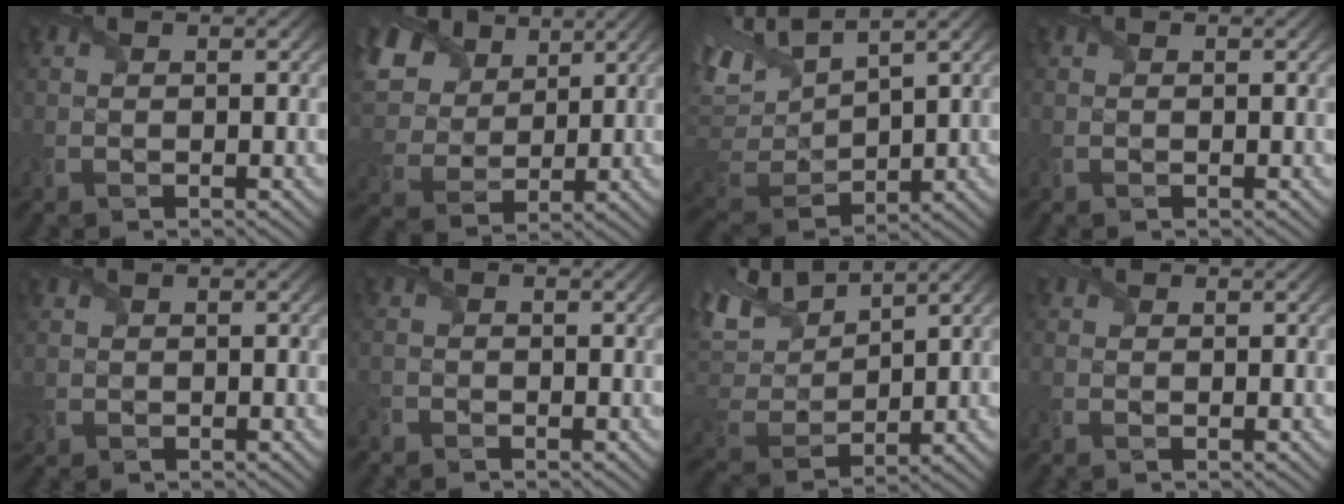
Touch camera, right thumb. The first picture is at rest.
{"total": 12.0, "force": [5.9, 8.0, 6.8], "torque": [-0.192, 0.027, 0.102]}
{"total": 11.5, "force": [7.7, 3.6, 7.7], "torque": [-0.212, 0.018, 0.150]}
{"total": 0.0}
{"total": 1.3, "force": [0.1, 1.2, 0.4], "torque": [-0.019, -0.003, 0.002]}
{"total": 1.0, "force": [-0.9, 0.4, 0.1], "torque": [-0.004, -0.004, -0.022]}
{"total": 11.2, "force": [7.4, 4.6, 7.2], "torque": [-0.195, 0.028, 0.138]}
{"total": 0.6, "force": [0.2, 0.5, 0.1], "torque": [-0.003, -0.001, 0.000]}